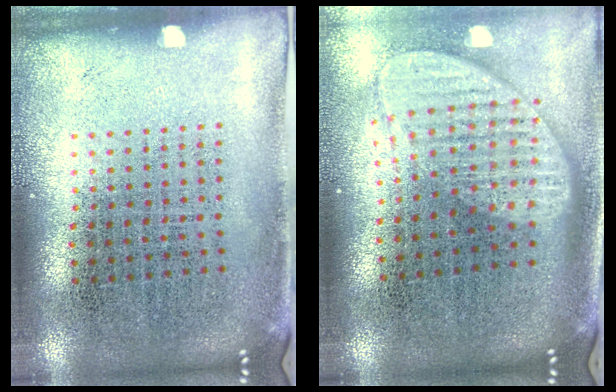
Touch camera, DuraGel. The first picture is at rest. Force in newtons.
{"total": 2.0, "press": 1.6, "slide": 1.3}